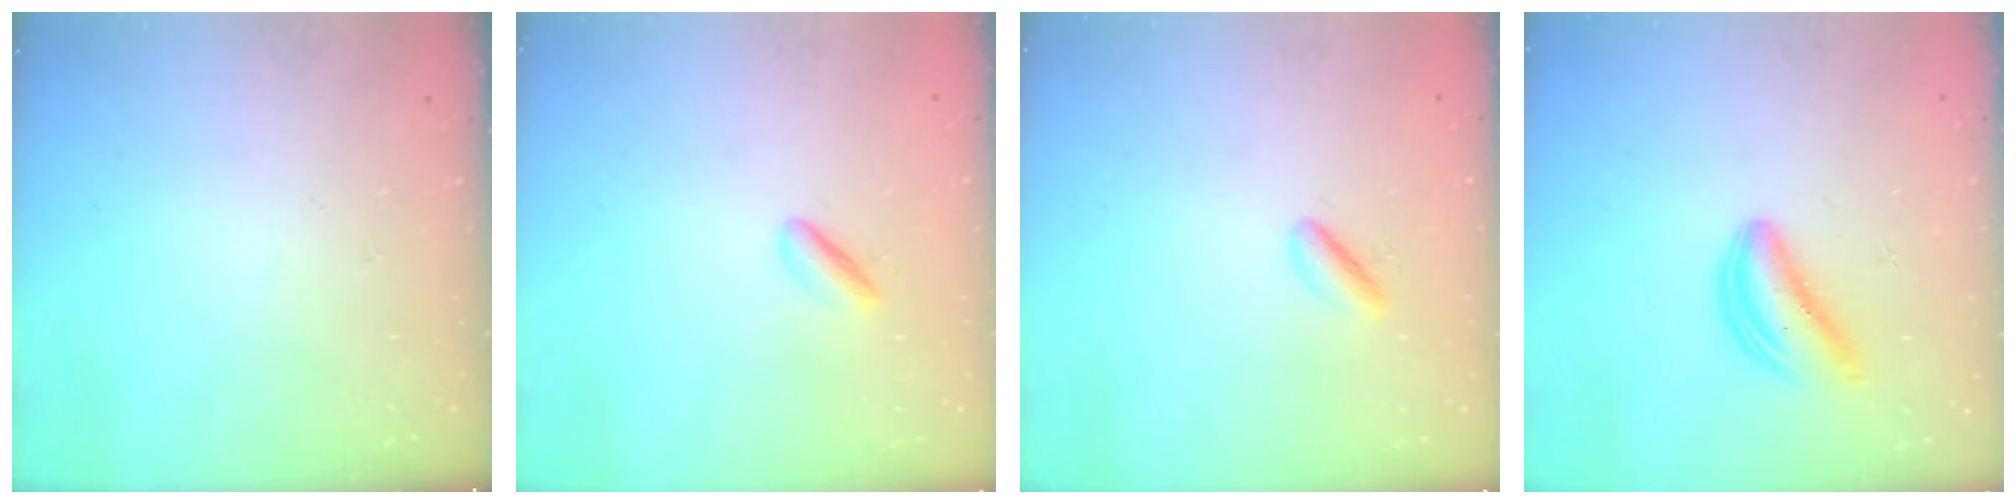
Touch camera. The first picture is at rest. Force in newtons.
{"total": 2.4, "press": 2.3, "slide": 0.8}
{"total": 2.5, "press": 2.4, "slide": 0.8}
{"total": 5.8, "press": 5.7, "slide": 1.0}